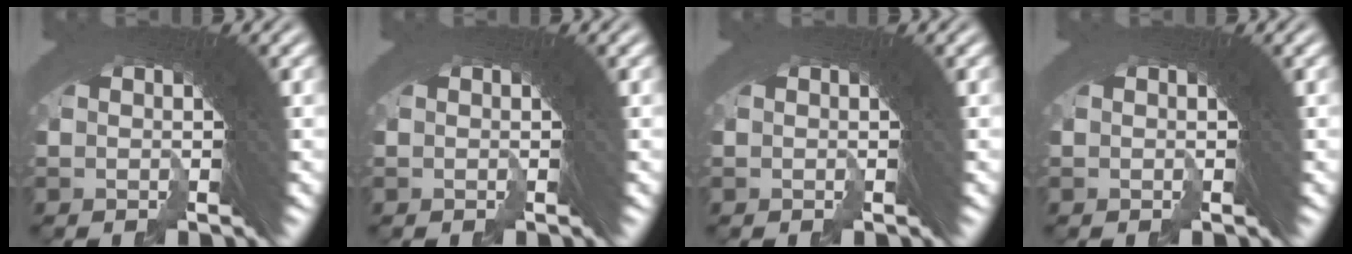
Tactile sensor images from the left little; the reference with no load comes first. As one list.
[{"total": 0.0}, {"total": 0.0}, {"total": 0.0}]